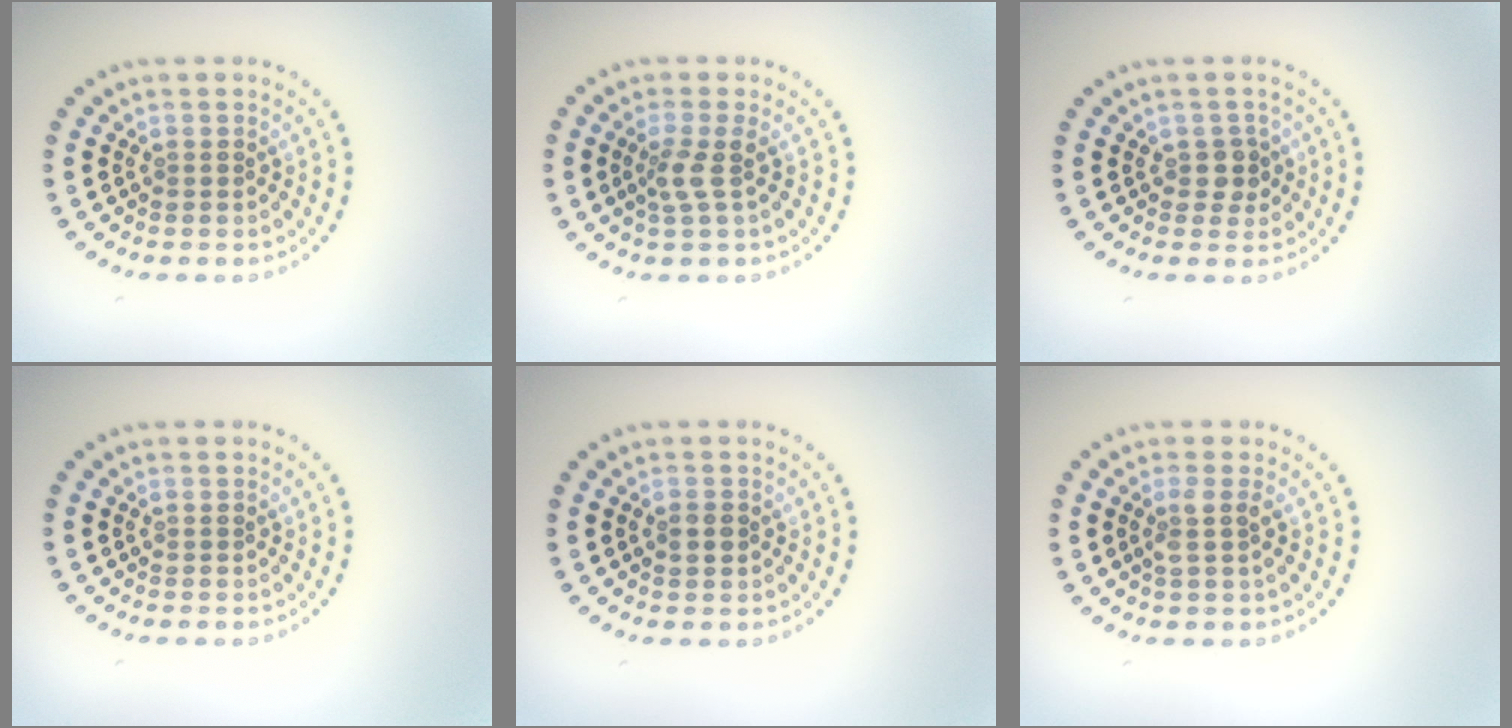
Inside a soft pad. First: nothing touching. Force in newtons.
{"total": 1.9, "press": 1.4, "slide": 1.3}
{"total": 1.5, "press": 1.4, "slide": 0.5}
{"total": 0.0}
{"total": 1.5, "press": 1.5, "slide": 0.2}
{"total": 1.6, "press": 1.3, "slide": 1.0}